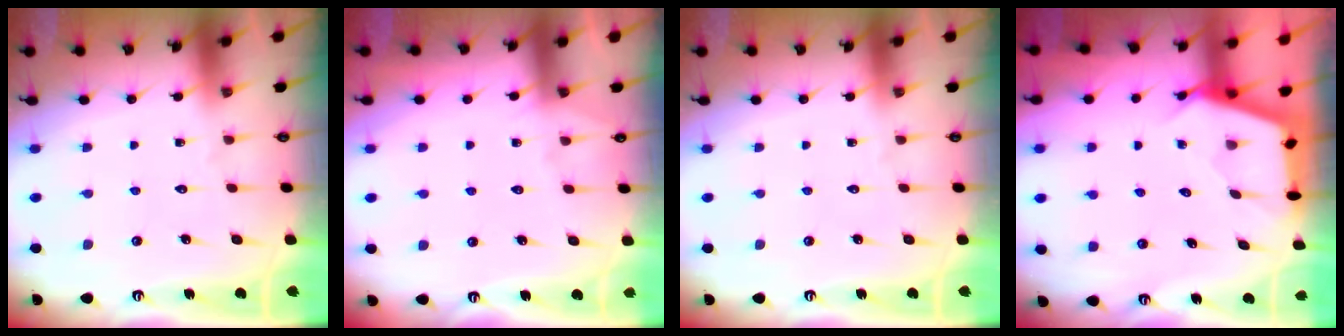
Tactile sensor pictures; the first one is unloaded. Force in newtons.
{"total": 3.0, "press": 3.0, "slide": 0.4}
{"total": 0.0}
{"total": 2.7, "press": 2.7, "slide": 0.3}